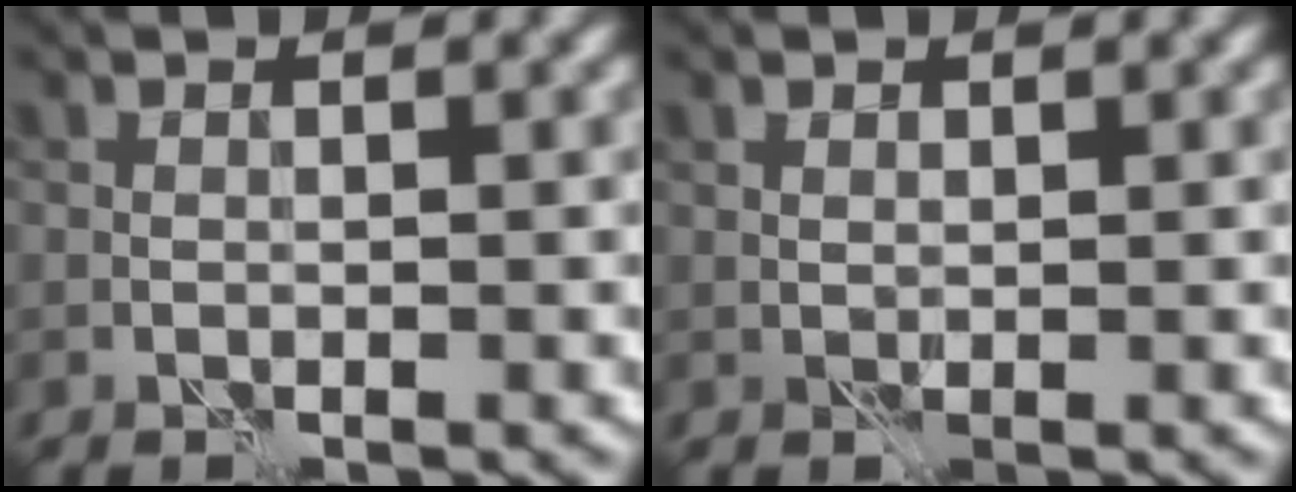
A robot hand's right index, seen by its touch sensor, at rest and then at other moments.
{"total": 0.6, "force": [0.2, 0.6, 0.3], "torque": [-0.006, -0.001, 0.005]}